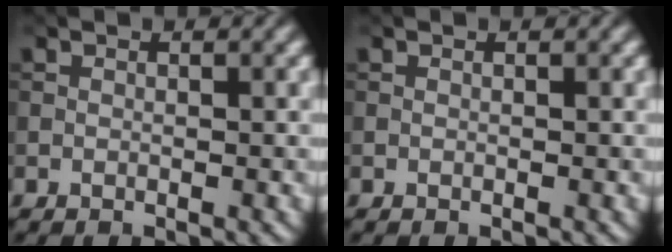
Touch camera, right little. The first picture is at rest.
{"total": 0.0}